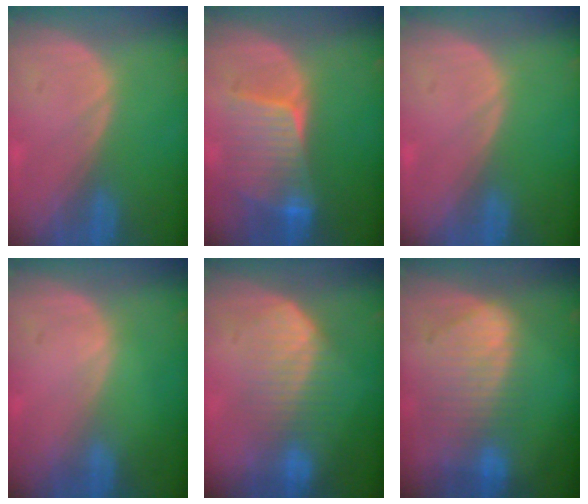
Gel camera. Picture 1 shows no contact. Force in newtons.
{"total": 7.3, "press": 7.3, "slide": 1.0}
{"total": 0.0}
{"total": 0.0}
{"total": 6.9, "press": 6.7, "slide": 1.4}
{"total": 9.3, "press": 8.2, "slide": 4.4}